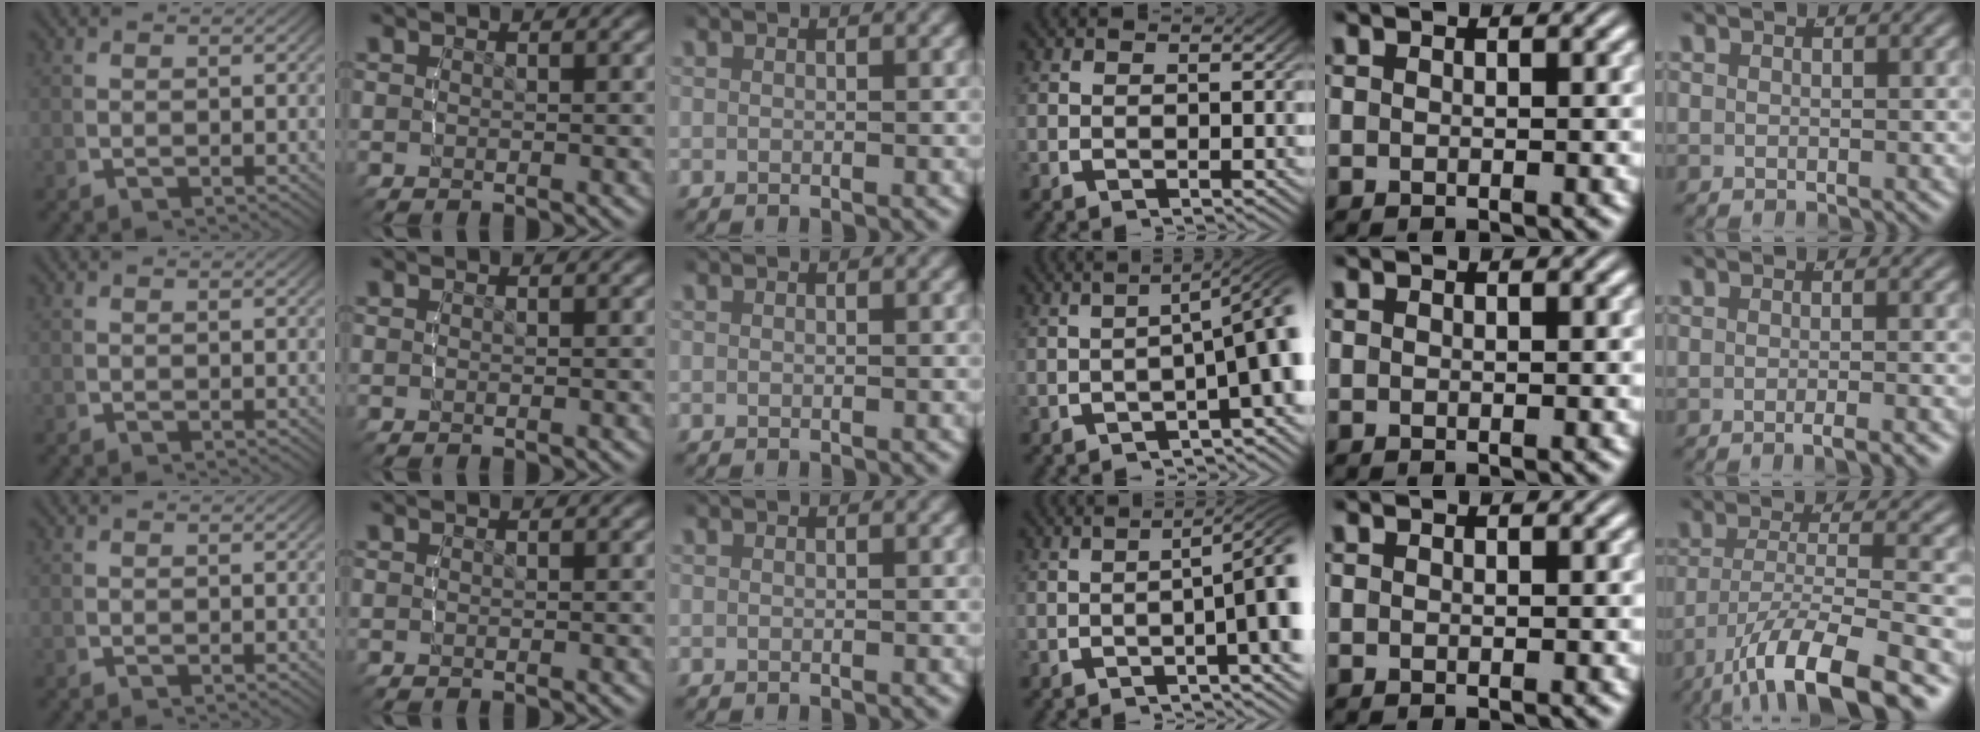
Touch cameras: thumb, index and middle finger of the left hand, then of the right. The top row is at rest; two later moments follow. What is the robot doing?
{"motion": "lift_and_place", "object": "bottle"}